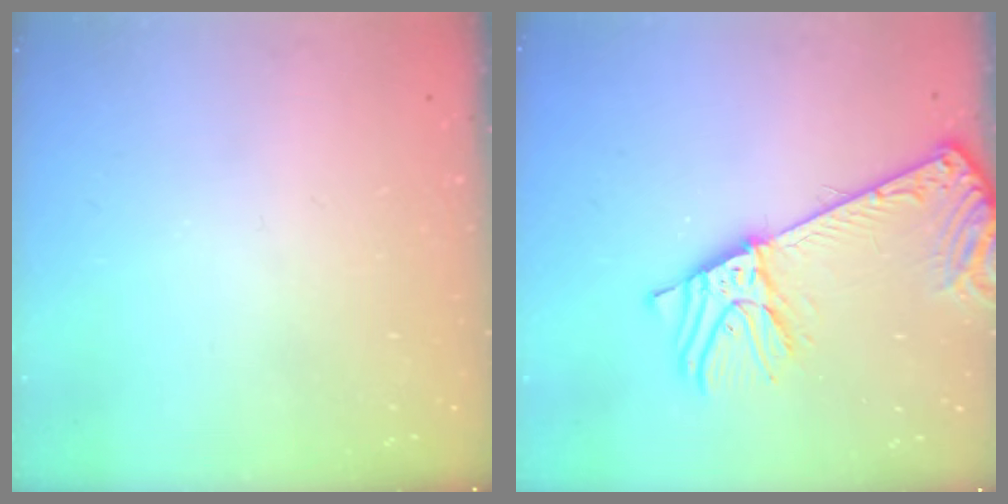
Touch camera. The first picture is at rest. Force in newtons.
{"total": 10.0, "press": 9.7, "slide": 2.5}